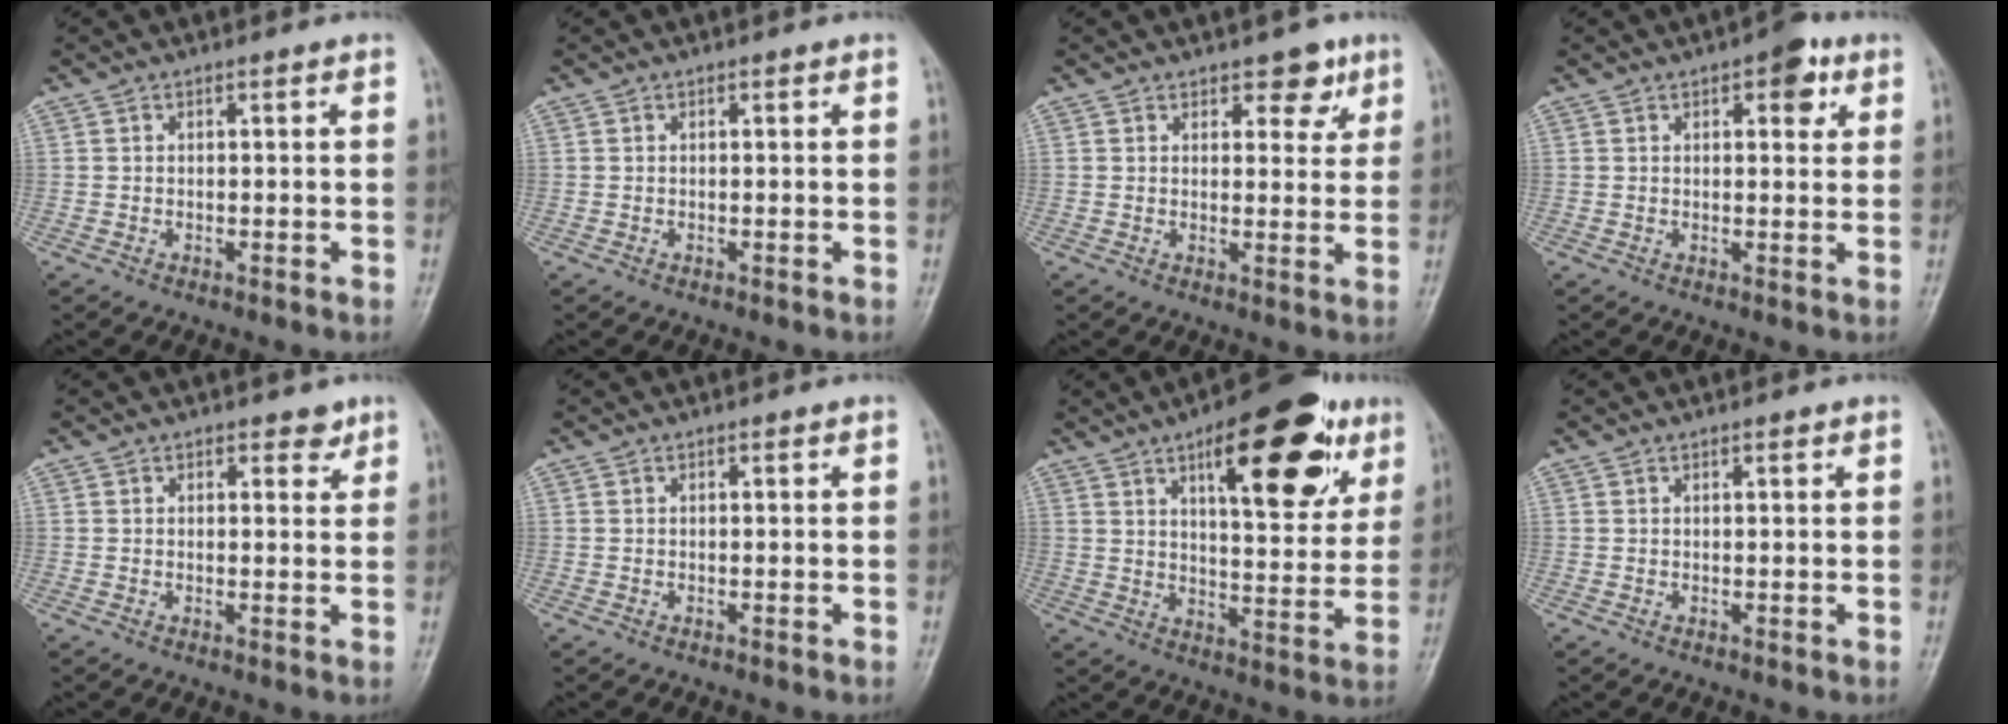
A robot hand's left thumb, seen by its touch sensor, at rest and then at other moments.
{"total": 0.0}
{"total": 4.9, "force": [3.1, 2.8, 2.6], "torque": [-0.003, -0.015, 0.038]}
{"total": 5.6, "force": [2.7, 2.7, 4.1], "torque": [-0.031, -0.005, 0.026]}
{"total": 2.5, "force": [1.6, 1.4, 1.1], "torque": [0.003, -0.008, 0.020]}
{"total": 0.0}
{"total": 21.2, "force": [10.1, 8.1, 16.8], "torque": [-0.196, -0.027, 0.144]}
{"total": 0.7, "force": [0.4, 0.2, 0.4], "torque": [-0.006, -0.001, 0.006]}